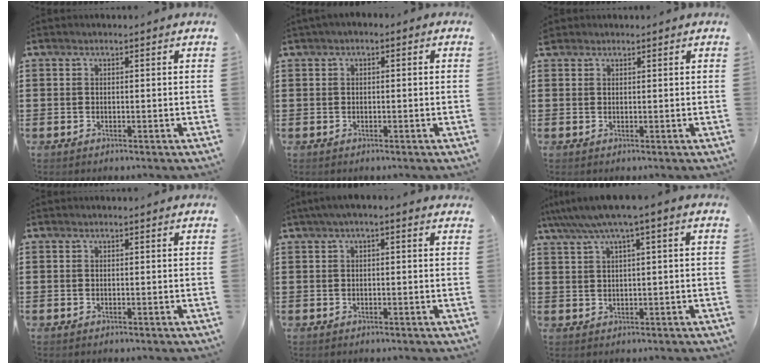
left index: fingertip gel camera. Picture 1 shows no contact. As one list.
[{"total": 0.9, "force": [-0.5, 0.5, 0.6], "torque": [-0.011, 0.001, -0.010]}, {"total": 0.8, "force": [0.7, 0.4, 0.0], "torque": [-0.003, 0.002, 0.015]}, {"total": 0.0}, {"total": 1.3, "force": [0.0, 0.2, 1.3], "torque": [-0.023, -0.001, 0.000]}, {"total": 4.1, "force": [1.8, -0.1, 3.7], "torque": [-0.075, -0.005, 0.027]}]